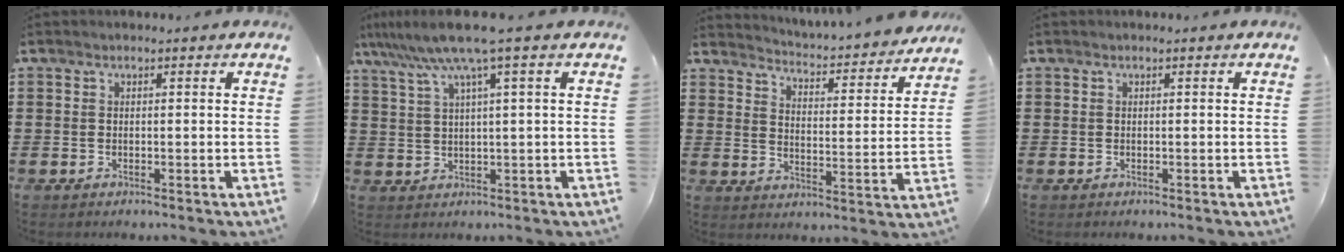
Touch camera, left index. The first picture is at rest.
{"total": 7.4, "force": [3.9, -0.5, 6.3], "torque": [-0.140, -0.017, 0.062]}
{"total": 3.4, "force": [3.3, -0.5, 0.3], "torque": [-0.029, -0.039, 0.047]}
{"total": 0.0}